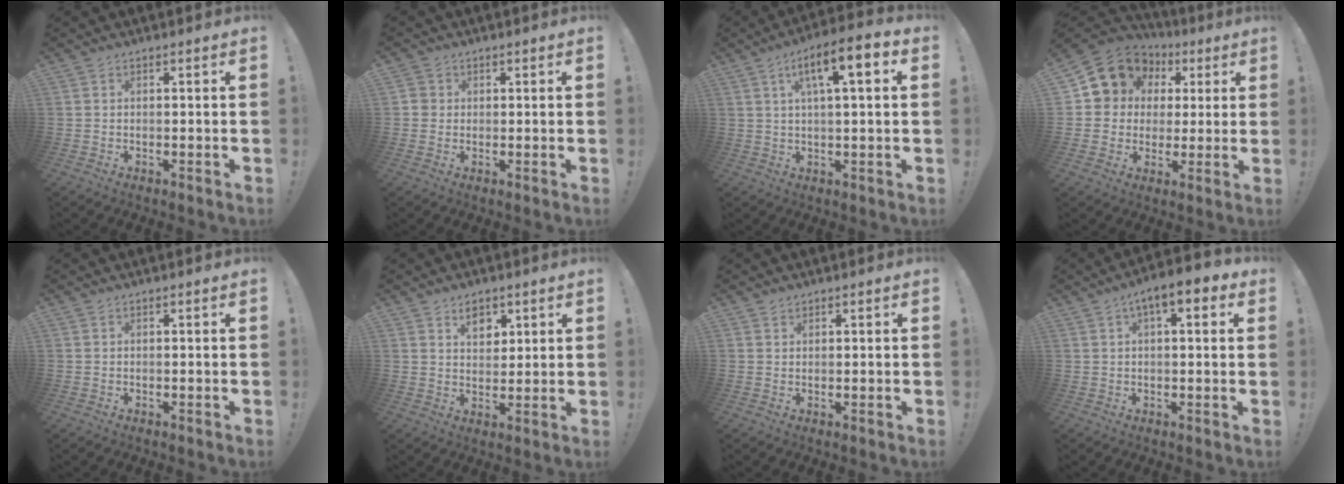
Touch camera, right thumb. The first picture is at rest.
{"total": 2.7, "force": [0.8, 2.6, 0.5], "torque": [-0.007, 0.003, 0.015]}
{"total": 10.1, "force": [3.1, 2.7, 9.2], "torque": [-0.144, -0.003, 0.046]}
{"total": 11.4, "force": [4.6, 10.0, 3.1], "torque": [-0.042, -0.030, 0.101]}
{"total": 0.0}
{"total": 6.3, "force": [4.0, 4.3, 2.4], "torque": [-0.030, -0.022, 0.071]}
{"total": 1.2, "force": [1.0, 0.7, 0.0], "torque": [0.001, -0.003, 0.020]}
{"total": 7.1, "force": [3.0, 2.7, 5.9], "torque": [-0.080, -0.009, 0.050]}